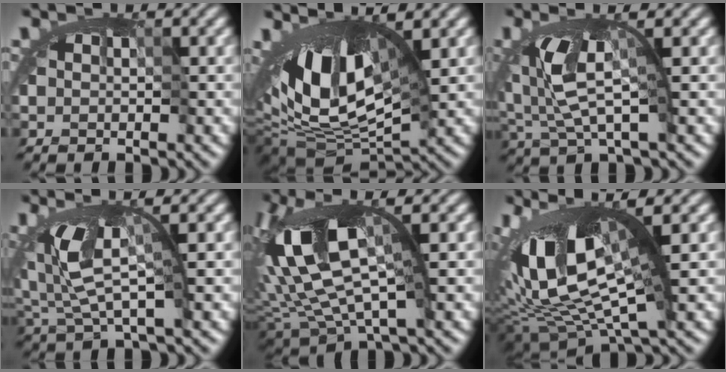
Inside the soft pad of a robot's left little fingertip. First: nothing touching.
{"total": 10.9, "force": [1.0, 4.7, 9.7], "torque": [-0.165, 0.001, 0.018]}
{"total": 3.1, "force": [-0.7, 0.6, 3.0], "torque": [-0.067, -0.014, -0.011]}
{"total": 2.9, "force": [-0.6, 0.3, 2.8], "torque": [-0.065, -0.016, -0.011]}
{"total": 9.5, "force": [-0.8, 3.4, 8.8], "torque": [-0.184, -0.008, -0.025]}
{"total": 10.4, "force": [-0.9, 3.5, 9.8], "torque": [-0.175, -0.007, -0.015]}